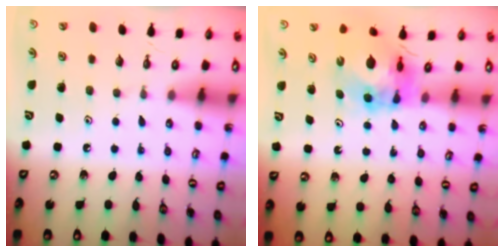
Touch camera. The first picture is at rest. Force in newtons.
{"total": 9.5, "press": 9.5, "slide": 0.9}